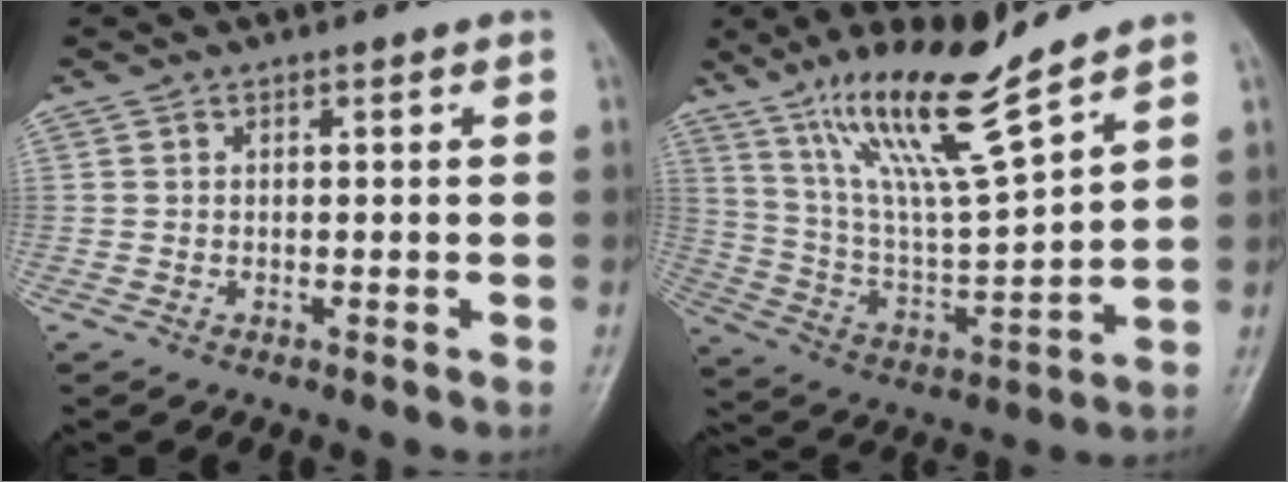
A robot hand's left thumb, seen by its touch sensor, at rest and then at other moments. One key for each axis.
{"total": 16.5, "fx": 11.6, "fy": 1.8, "fz": 11.6, "tx": -0.202, "ty": -0.064, "tz": 0.226}